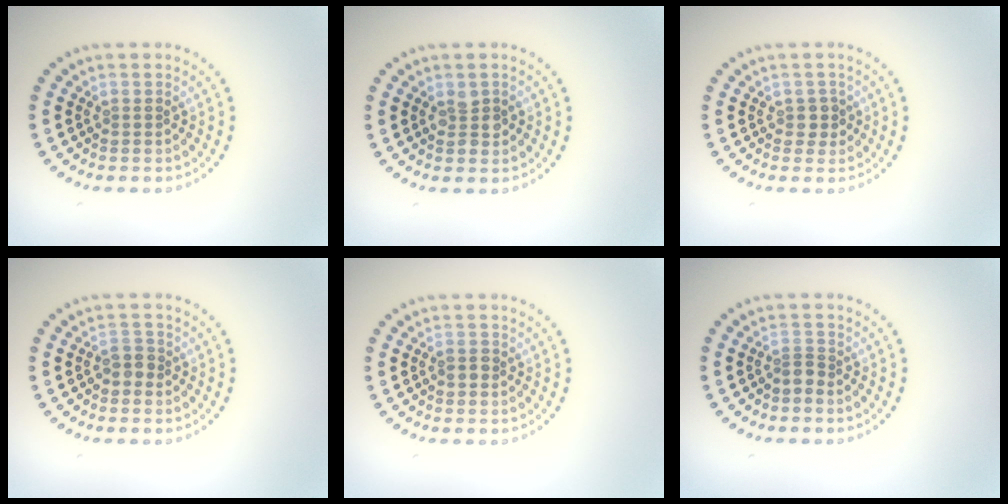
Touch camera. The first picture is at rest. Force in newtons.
{"total": 1.4, "press": 1.4, "slide": 0.2}
{"total": 1.4, "press": 1.3, "slide": 0.7}
{"total": 1.5, "press": 1.4, "slide": 0.6}
{"total": 1.2, "press": 1.2, "slide": 0.2}
{"total": 0.9, "press": 0.5, "slide": 0.7}